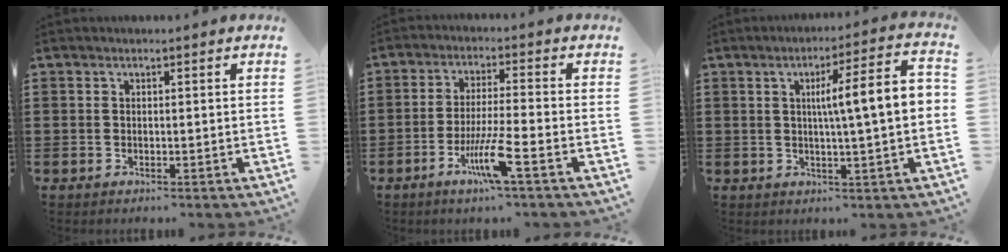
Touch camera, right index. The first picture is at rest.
{"total": 7.4, "force": [-3.8, 0.2, 6.4], "torque": [-0.122, -0.010, -0.069]}
{"total": 8.6, "force": [0.7, 0.5, 8.5], "torque": [-0.141, -0.006, 0.001]}